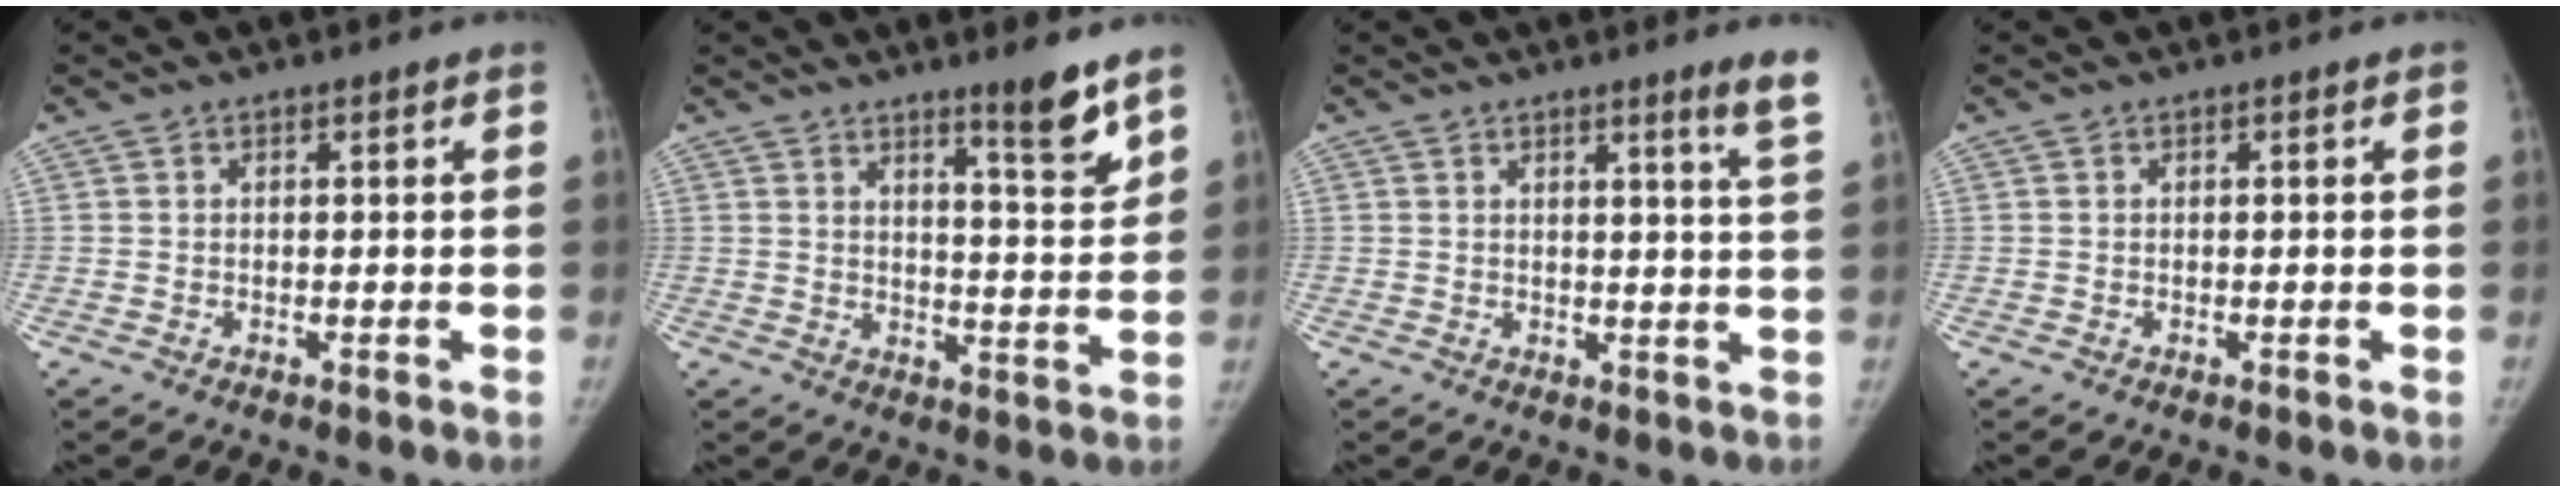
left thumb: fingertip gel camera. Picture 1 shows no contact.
{"total": 7.7, "force": [5.6, 0.6, 5.2], "torque": [-0.061, -0.050, 0.085]}
{"total": 5.2, "force": [3.5, -0.9, 3.8], "torque": [-0.051, -0.032, 0.040]}
{"total": 0.0}